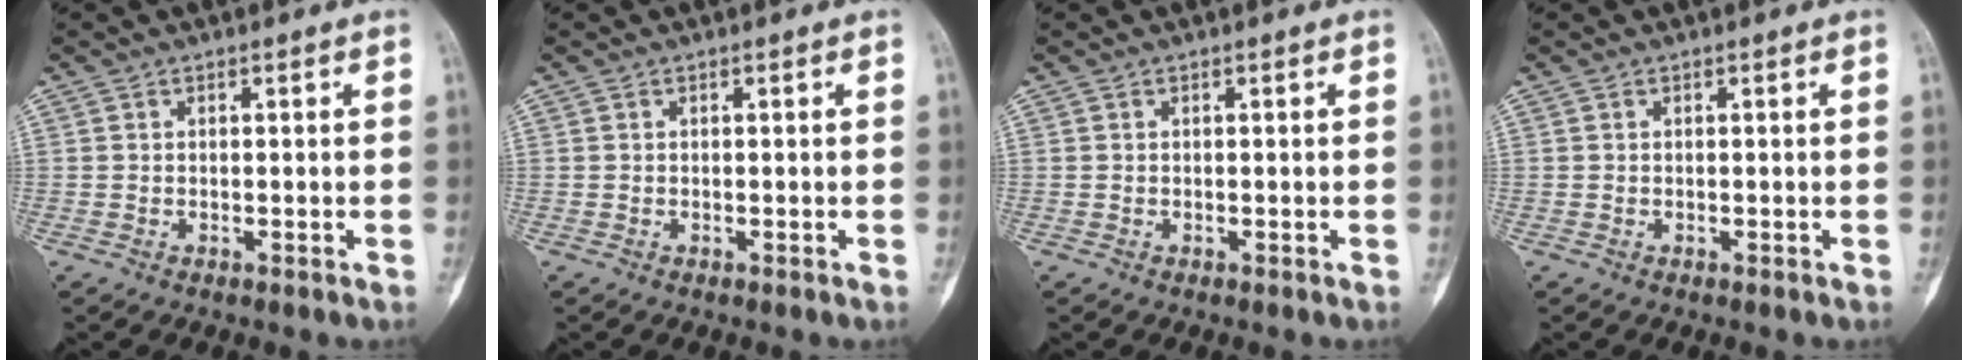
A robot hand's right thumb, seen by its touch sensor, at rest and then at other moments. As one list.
[{"total": 0.0}, {"total": 0.0}, {"total": 0.0}]